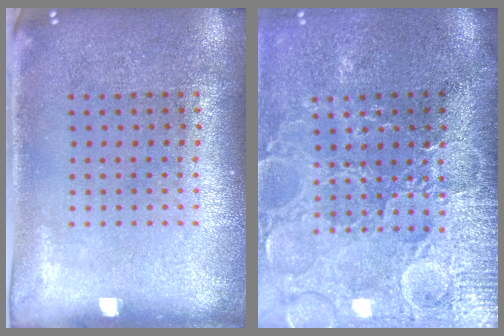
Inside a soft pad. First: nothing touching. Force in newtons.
{"total": 4.1, "press": 3.7, "slide": 1.7}